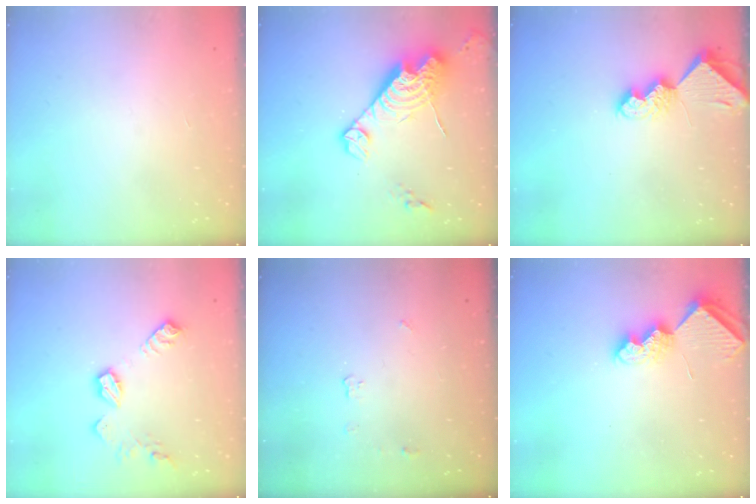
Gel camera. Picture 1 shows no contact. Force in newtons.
{"total": 15.2, "press": 15.2, "slide": 1.3}
{"total": 7.2, "press": 7.2, "slide": 1.0}
{"total": 10.7, "press": 10.7, "slide": 0.6}
{"total": 3.4, "press": 3.4, "slide": 0.5}
{"total": 7.1, "press": 7.0, "slide": 0.7}